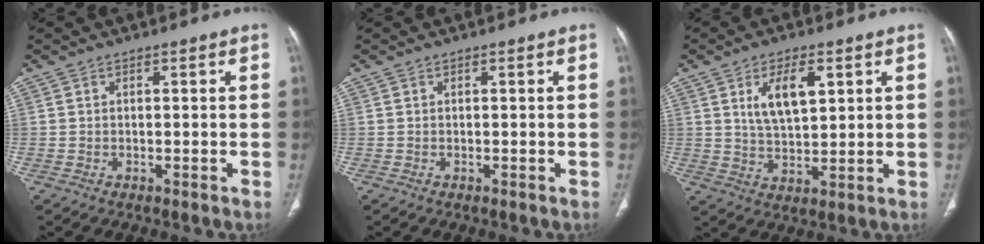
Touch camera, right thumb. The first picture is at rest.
{"total": 0.0}
{"total": 8.7, "force": [3.3, 4.0, 6.9], "torque": [-0.112, -0.015, 0.065]}